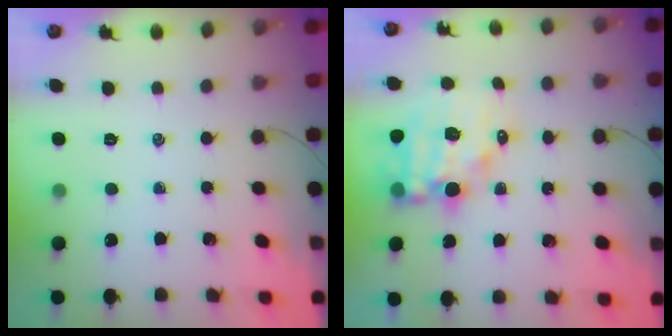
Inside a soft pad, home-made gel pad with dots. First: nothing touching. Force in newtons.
{"total": 12.5, "press": 11.9, "slide": 3.6}